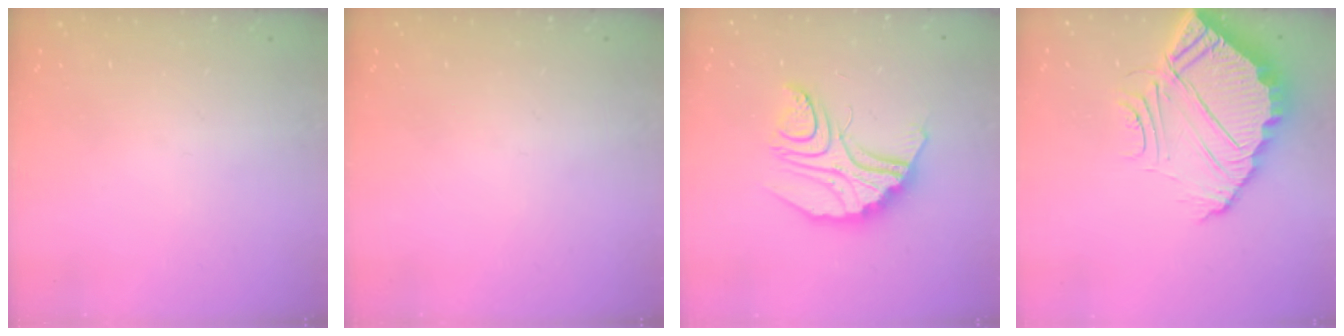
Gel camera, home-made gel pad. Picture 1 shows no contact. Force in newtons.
{"total": 0.0}
{"total": 13.7, "press": 13.7, "slide": 1.4}
{"total": 10.2, "press": 10.2, "slide": 0.7}